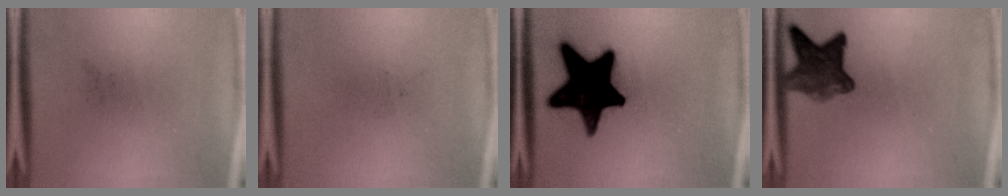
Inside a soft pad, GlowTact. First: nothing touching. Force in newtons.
{"total": 0.0}
{"total": 20.1}
{"total": 6.7}